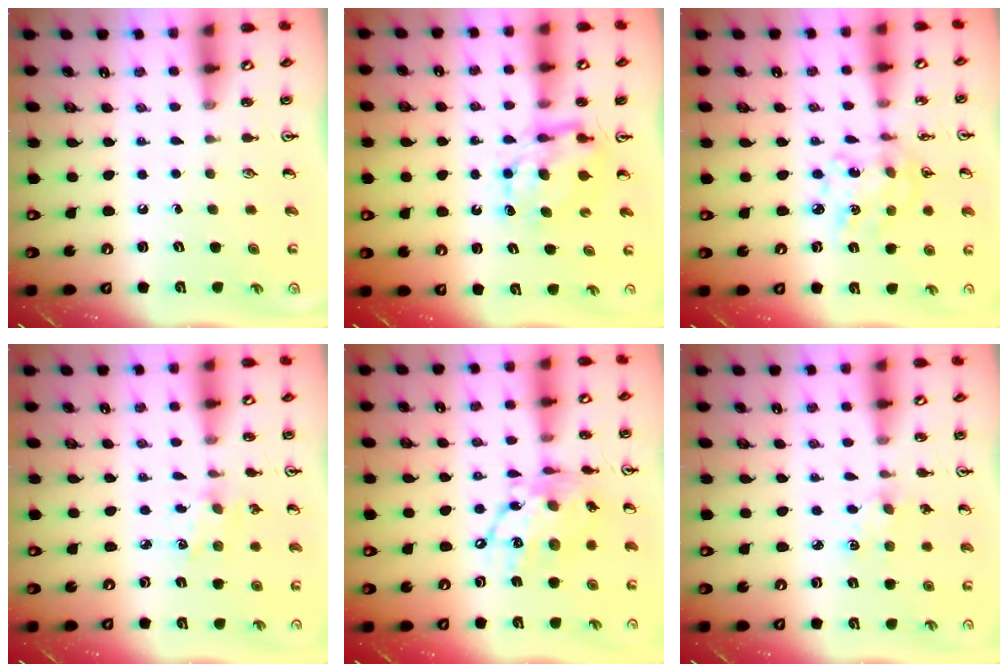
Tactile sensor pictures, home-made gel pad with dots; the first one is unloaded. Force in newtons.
{"total": 7.2, "press": 7.2, "slide": 0.7}
{"total": 8.5, "press": 8.5, "slide": 0.7}
{"total": 2.0, "press": 2.0, "slide": 0.5}
{"total": 14.8, "press": 14.7, "slide": 1.6}
{"total": 3.5, "press": 3.4, "slide": 0.5}